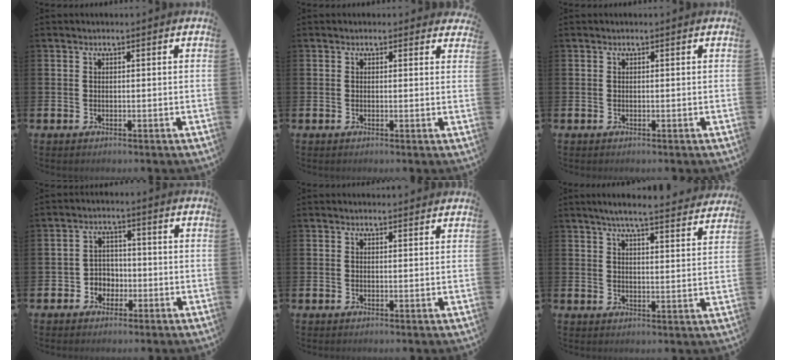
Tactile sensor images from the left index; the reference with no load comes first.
{"total": 0.6, "force": [0.4, 0.5, 0.1], "torque": [-0.001, 0.006, 0.007]}
{"total": 0.0}
{"total": 3.1, "force": [-1.5, 2.6, 0.6], "torque": [-0.028, 0.006, -0.035]}
{"total": 0.6, "force": [0.6, 0.1, 0.1], "torque": [0.007, -0.002, 0.009]}
{"total": 5.5, "force": [5.2, -0.2, 1.8], "torque": [-0.039, -0.031, 0.088]}